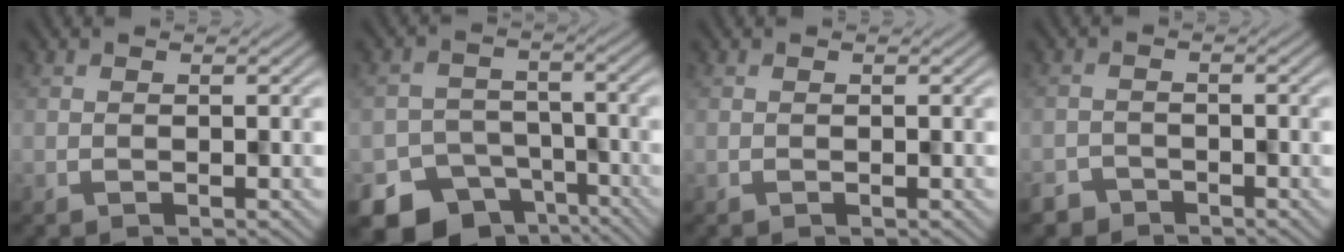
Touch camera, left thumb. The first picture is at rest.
{"total": 11.1, "force": [-8.0, 7.3, 2.8], "torque": [-0.042, -0.021, -0.102]}
{"total": 0.0}
{"total": 2.3, "force": [-2.0, 1.0, -0.3], "torque": [0.010, -0.001, -0.038]}